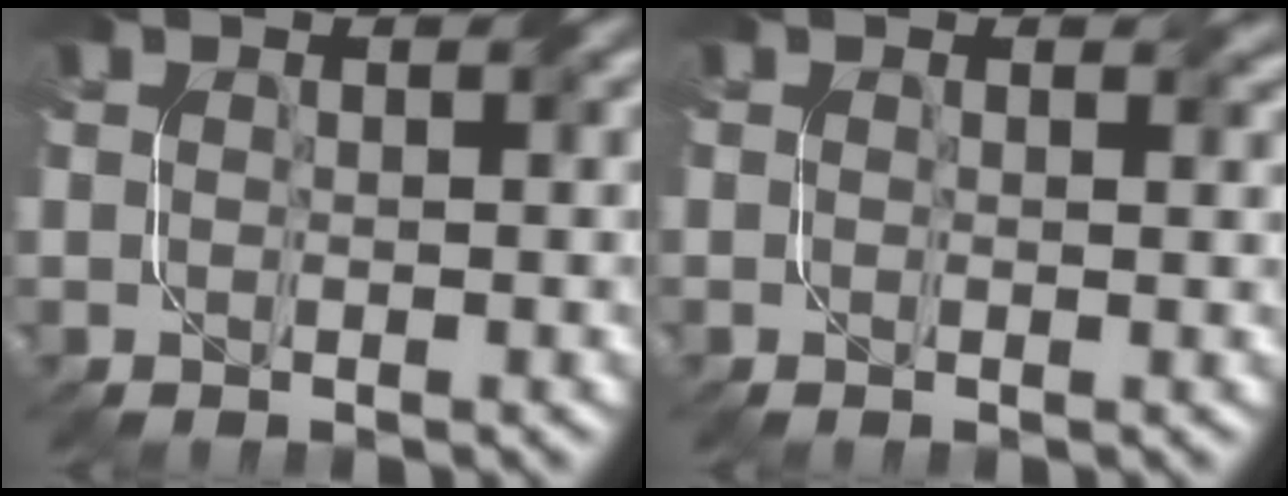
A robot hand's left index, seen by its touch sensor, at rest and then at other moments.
{"total": 0.6, "force": [0.4, 0.4, 0.3], "torque": [-0.001, -0.002, 0.005]}